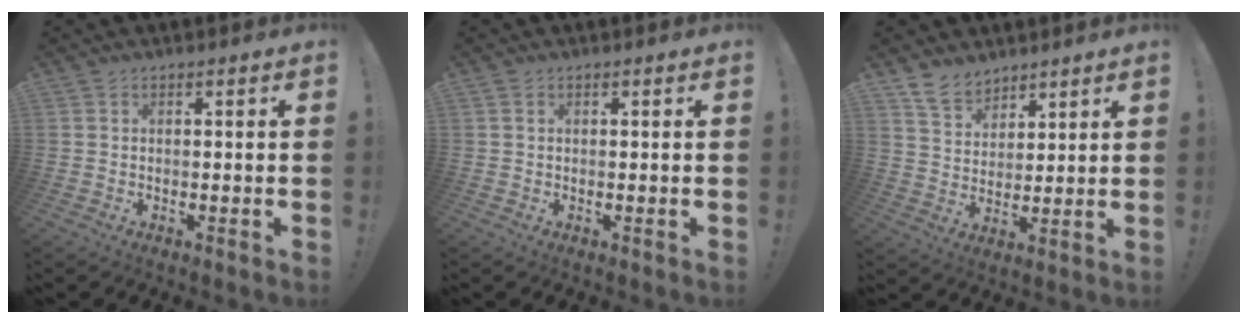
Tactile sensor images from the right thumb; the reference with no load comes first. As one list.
[{"total": 0.6, "force": [0.3, 0.4, 0.3], "torque": [-0.010, 0.003, 0.006]}, {"total": 8.9, "force": [7.5, 4.3, 2.4], "torque": [-0.054, -0.048, 0.147]}]